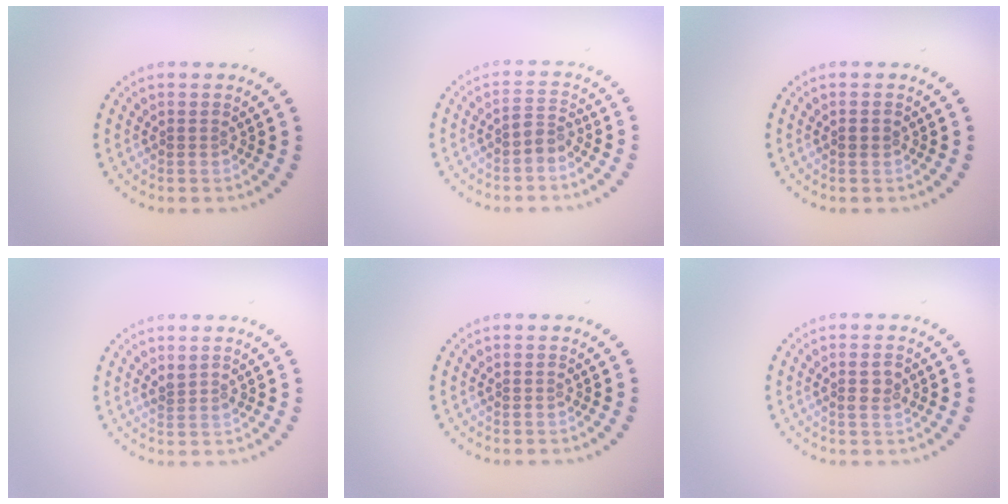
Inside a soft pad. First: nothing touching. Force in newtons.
{"total": 1.5, "press": 1.3, "slide": 0.7}
{"total": 0.8, "press": 0.8, "slide": 0.1}
{"total": 1.0, "press": 0.8, "slide": 0.7}
{"total": 0.0}
{"total": 1.6, "press": 1.6, "slide": 0.3}